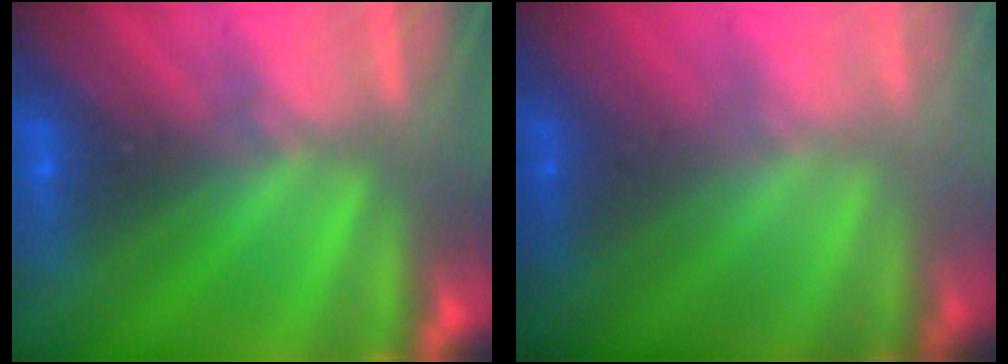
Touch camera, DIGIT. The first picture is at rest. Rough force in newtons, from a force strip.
{"total": 2.2}